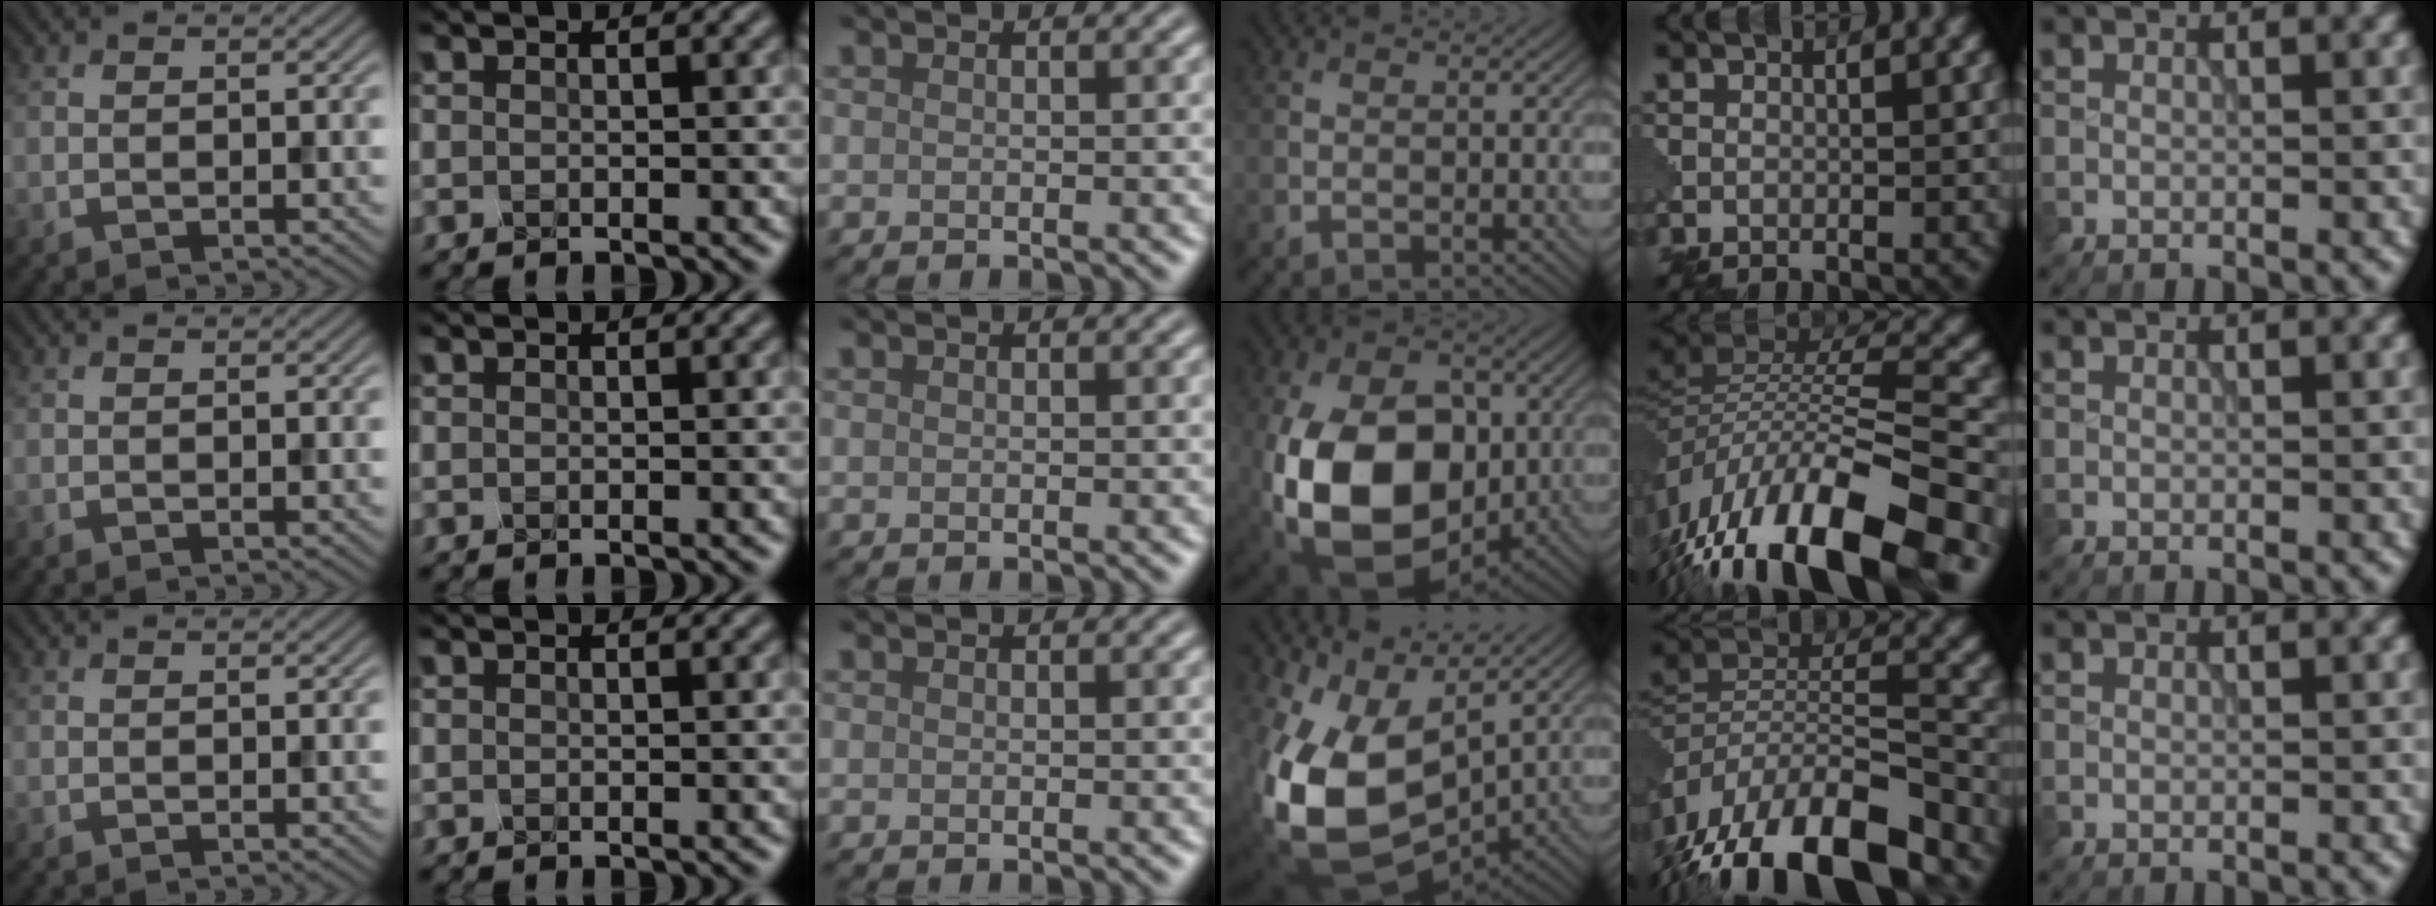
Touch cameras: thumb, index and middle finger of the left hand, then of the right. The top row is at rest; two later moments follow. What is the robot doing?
{"motion": "squeeze", "object": "foam earplug"}